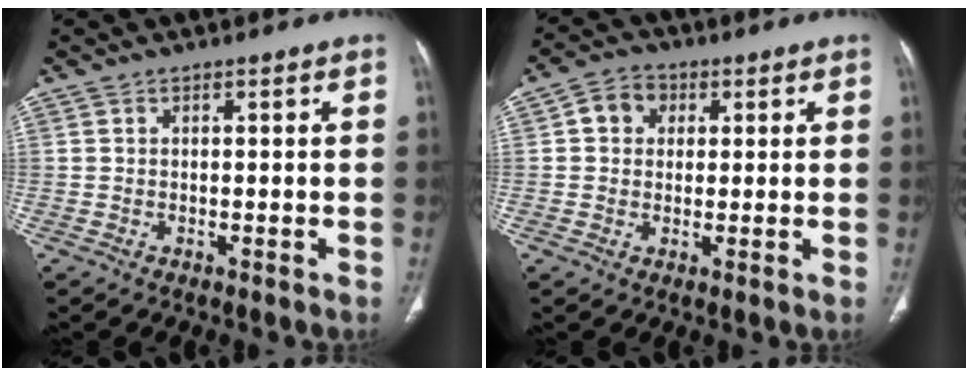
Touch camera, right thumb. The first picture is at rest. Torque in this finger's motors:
{"motor_torque": [0.00, 0.00, 0.03, -0.03, 0.01]}